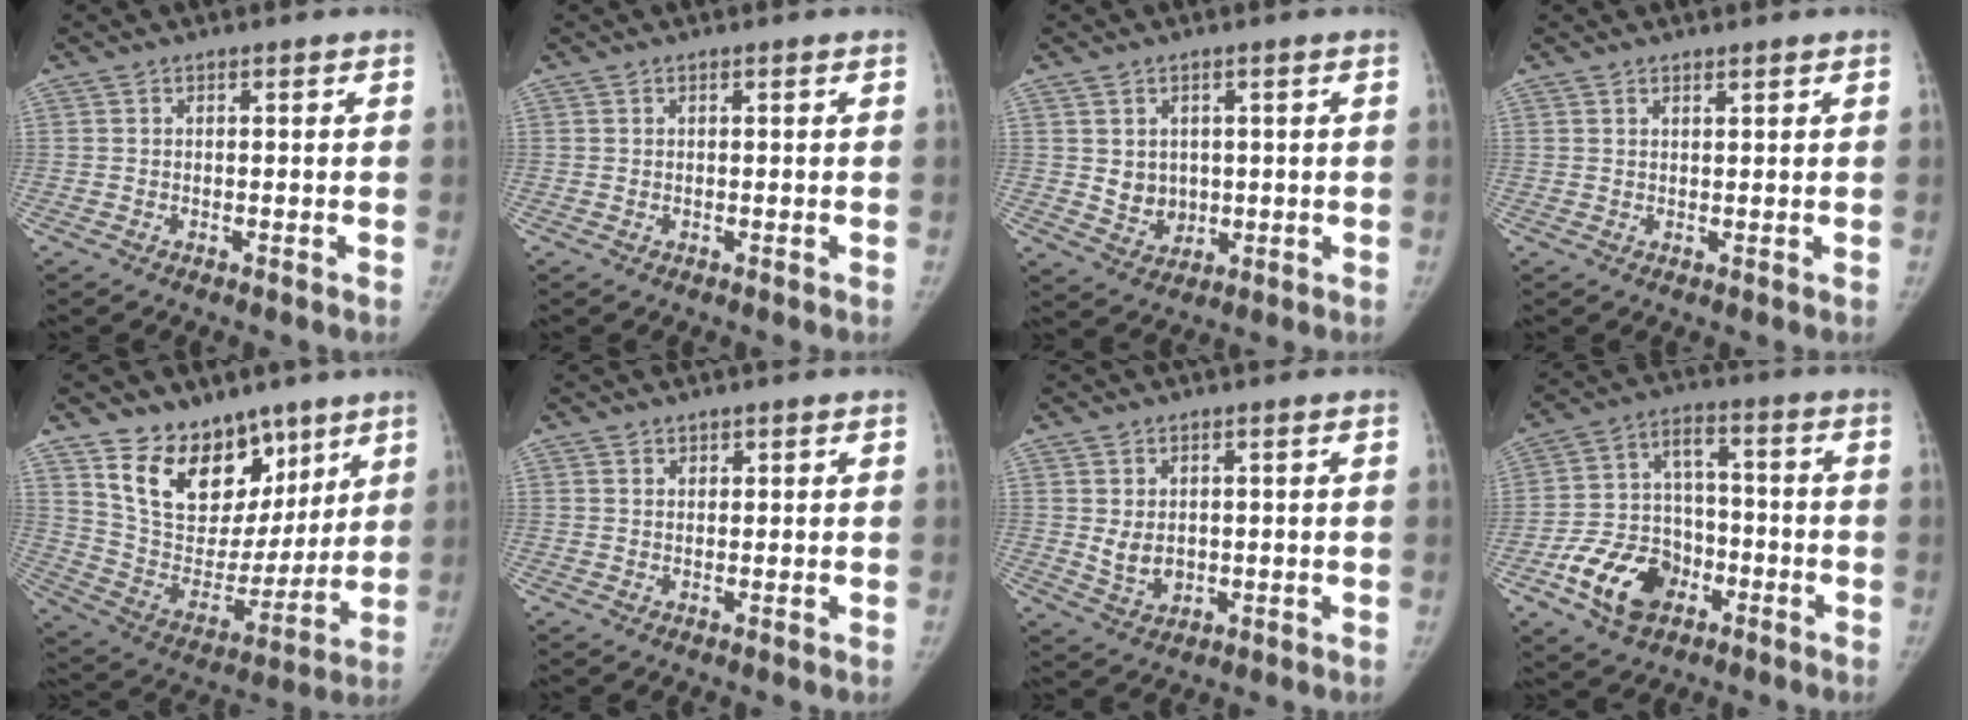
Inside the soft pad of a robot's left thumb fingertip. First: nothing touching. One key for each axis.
{"total": 0.0}
{"total": 5.1, "fx": 0.7, "fy": 4.4, "fz": 2.6, "tx": -0.021, "ty": -0.011, "tz": 0.026}
{"total": 1.0, "fx": 0.8, "fy": 0.1, "fz": 0.5, "tx": -0.007, "ty": -0.006, "tz": 0.016}
{"total": 19.2, "fx": 12.2, "fy": 12.2, "fz": 8.4, "tx": -0.083, "ty": -0.070, "tz": 0.220}
{"total": 1.1, "fx": 0.9, "fy": 0.6, "fz": 0.1, "tx": 0.011, "ty": -0.005, "tz": 0.010}
{"total": 4.5, "fx": 0.5, "fy": 3.3, "fz": 3.0, "tx": -0.040, "ty": -0.013, "tz": 0.023}
{"total": 14.1, "fx": -6.3, "fy": 10.0, "fz": 7.7, "tx": -0.111, "ty": 0.037, "tz": -0.109}